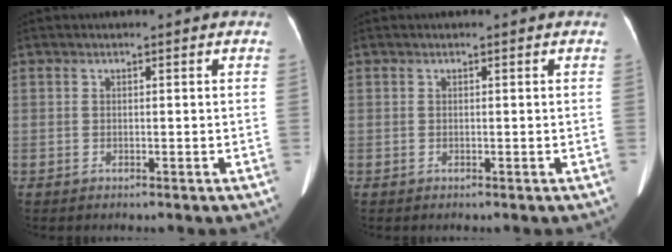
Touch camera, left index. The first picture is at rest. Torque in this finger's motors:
{"motor_torque": [0.02, 0.02, 0.00, 0.02]}